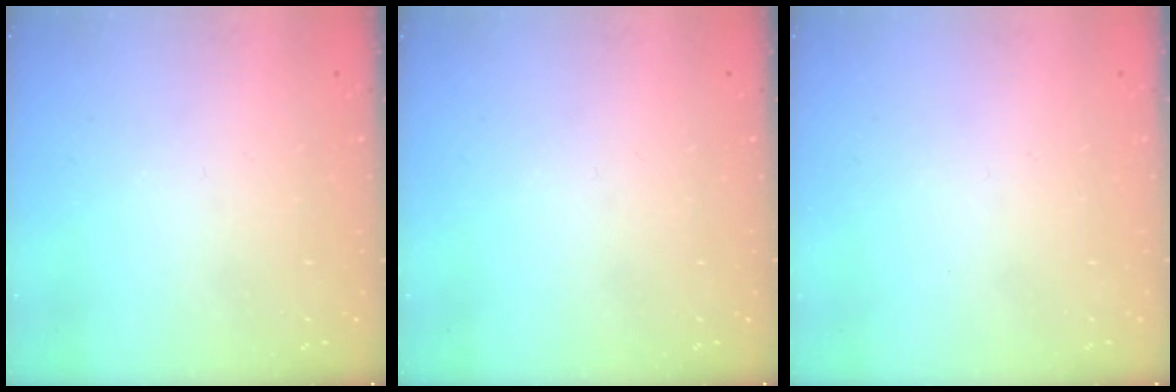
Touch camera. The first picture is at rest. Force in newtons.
{"total": 0.0}
{"total": 1.7, "press": 1.7, "slide": 0.1}